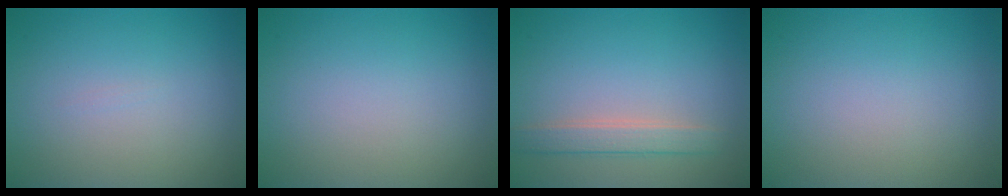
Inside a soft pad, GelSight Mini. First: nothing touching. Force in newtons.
{"total": 0.0}
{"total": 2.3, "press": 2.3, "slide": 0.3}
{"total": 0.0}